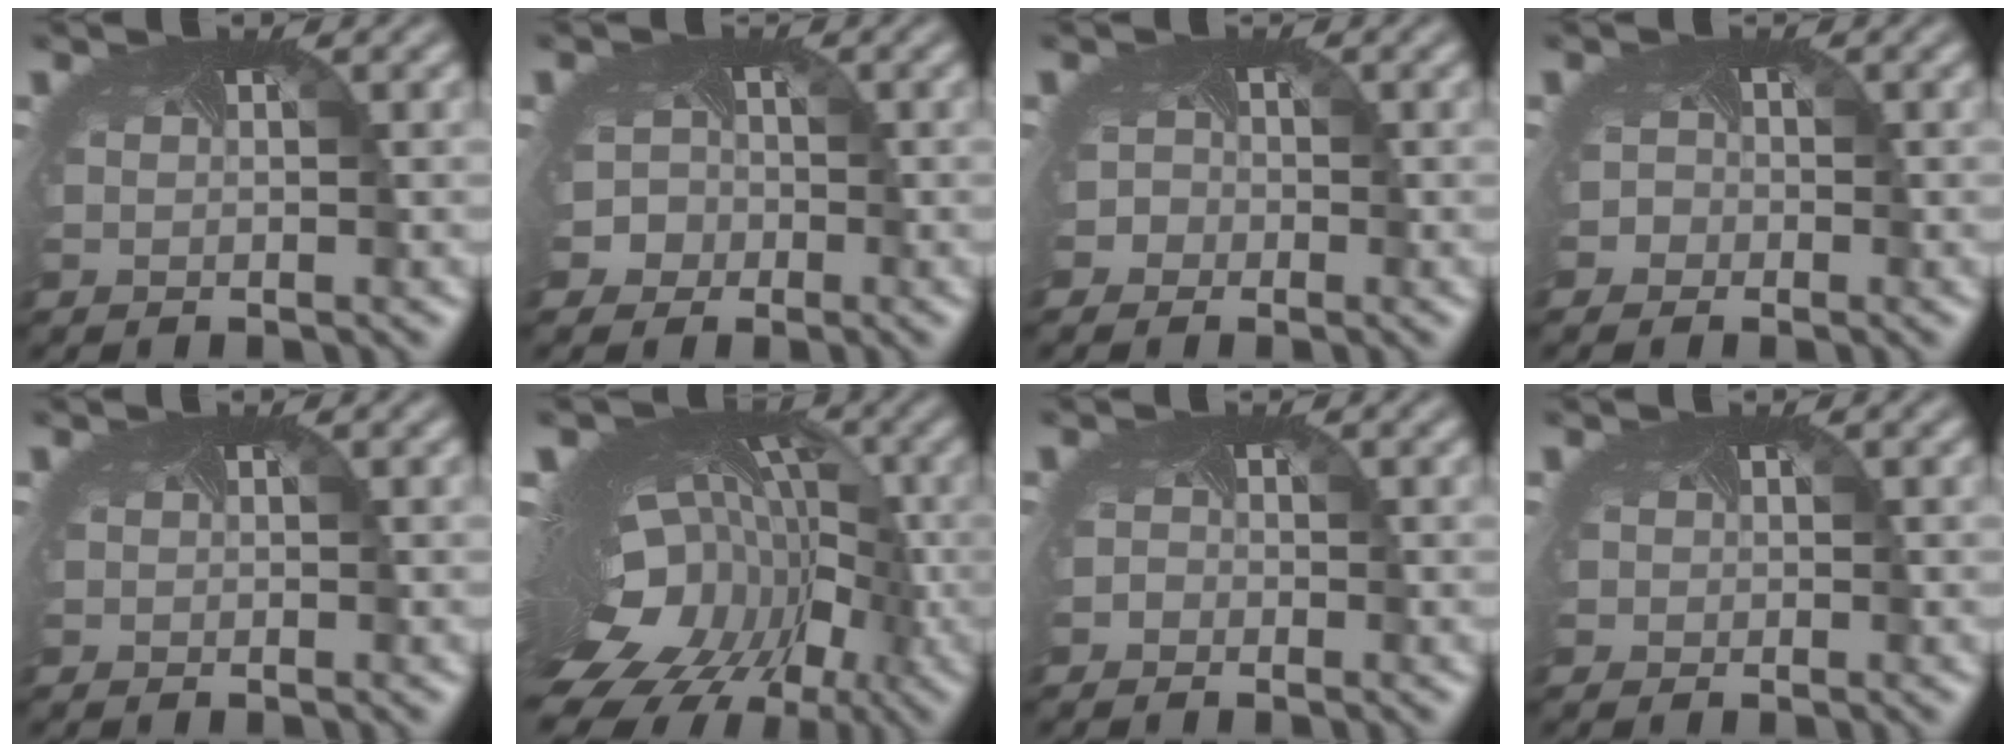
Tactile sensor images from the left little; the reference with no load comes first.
{"total": 4.5, "force": [-2.6, 3.6, 0.5], "torque": [0.005, -0.007, -0.039]}
{"total": 3.7, "force": [-2.3, 2.9, 0.6], "torque": [0.006, 0.003, -0.038]}
{"total": 2.8, "force": [-1.5, 2.3, 0.5], "torque": [0.002, 0.009, -0.025]}
{"total": 0.5, "force": [-0.1, 0.5, 0.0], "torque": [0.005, -0.001, -0.002]}
{"total": 18.9, "force": [-5.7, 12.5, 12.9], "torque": [-0.205, -0.051, -0.067]}
{"total": 1.1, "force": [-0.6, 0.9, 0.0], "torque": [0.006, -0.006, -0.012]}
{"total": 1.4, "force": [0.0, 1.4, 0.3], "torque": [-0.005, 0.000, -0.003]}